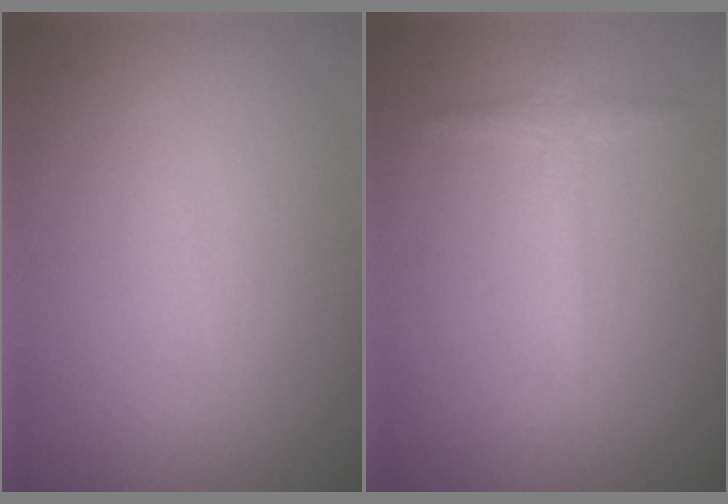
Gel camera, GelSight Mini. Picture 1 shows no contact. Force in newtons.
{"total": 1.7, "press": 1.7, "slide": 0.1}